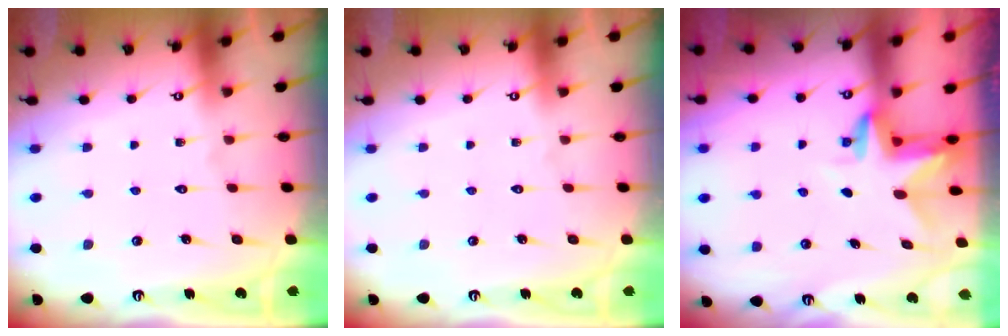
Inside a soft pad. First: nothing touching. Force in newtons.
{"total": 0.0}
{"total": 3.1, "press": 3.1, "slide": 0.2}